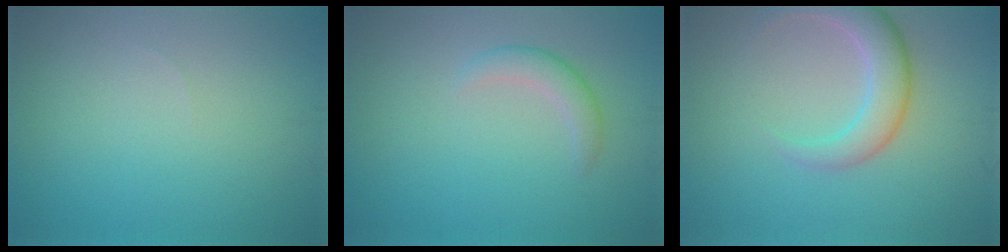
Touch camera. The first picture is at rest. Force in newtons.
{"total": 1.8, "press": 1.8, "slide": 0.1}
{"total": 4.0, "press": 4.0, "slide": 0.3}